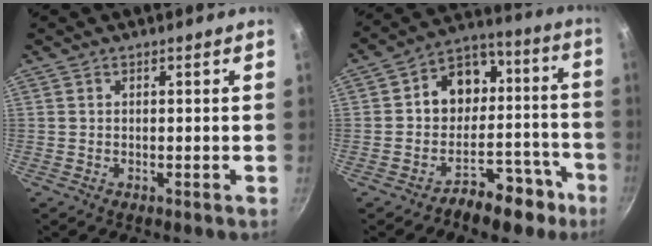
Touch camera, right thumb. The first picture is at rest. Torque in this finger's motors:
{"motor_torque": [1.13, 2.39, 0.21, -0.49, 0.06]}